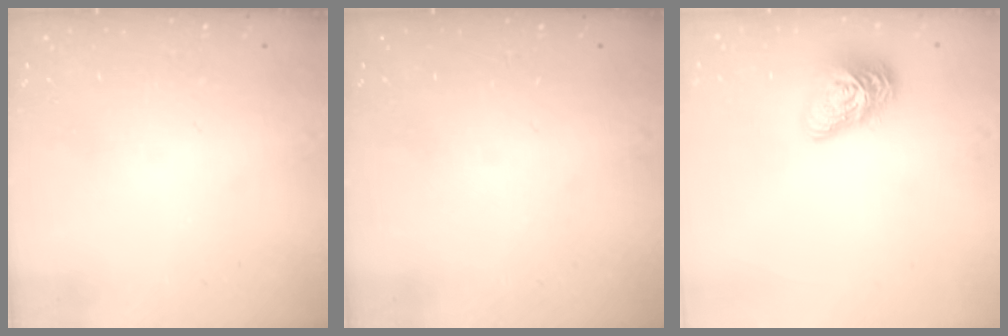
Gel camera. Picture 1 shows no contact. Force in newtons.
{"total": 0.0}
{"total": 11.5, "press": 11.5, "slide": 0.4}